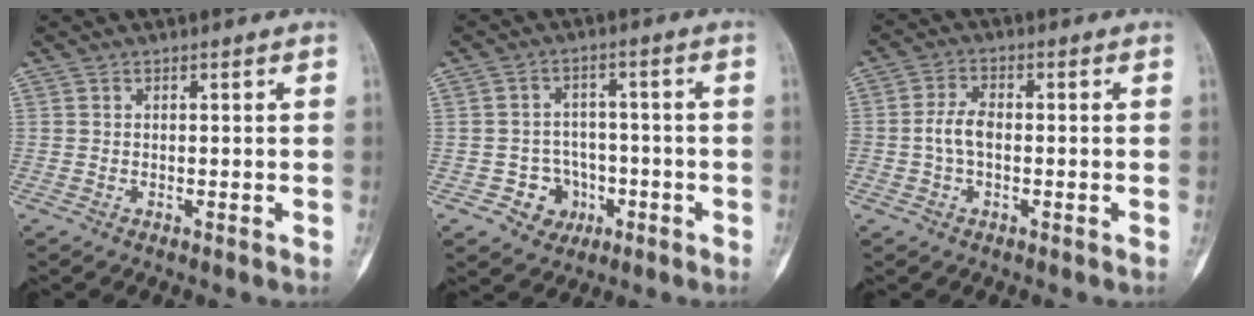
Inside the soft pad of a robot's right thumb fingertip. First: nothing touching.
{"total": 6.3, "force": [-2.5, 5.6, 1.4], "torque": [0.018, 0.024, -0.032]}
{"total": 4.6, "force": [-0.6, 2.7, 3.7], "torque": [-0.076, 0.014, -0.016]}